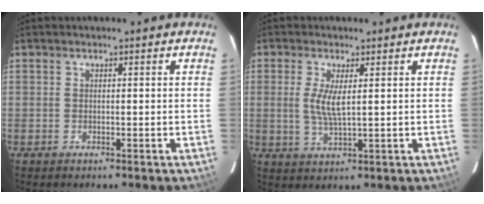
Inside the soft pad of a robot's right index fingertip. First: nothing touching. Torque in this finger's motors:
{"motor_torque": [0.14, 0.01, 0.11, 0.06]}